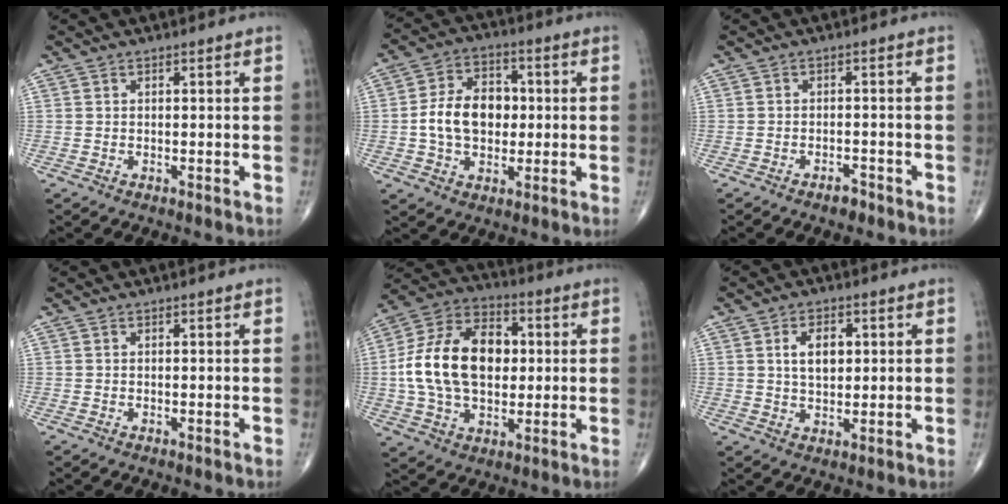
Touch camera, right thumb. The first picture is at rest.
{"total": 11.8, "force": [-0.2, 8.4, 8.3], "torque": [-0.122, 0.019, -0.008]}
{"total": 1.9, "force": [-1.5, 0.8, 0.9], "torque": [-0.014, 0.006, -0.025]}
{"total": 0.0}
{"total": 20.1, "force": [1.1, 13.3, 15.0], "torque": [-0.260, 0.023, 0.019]}
{"total": 6.1, "force": [1.5, 3.7, 4.6], "torque": [-0.062, -0.005, 0.024]}